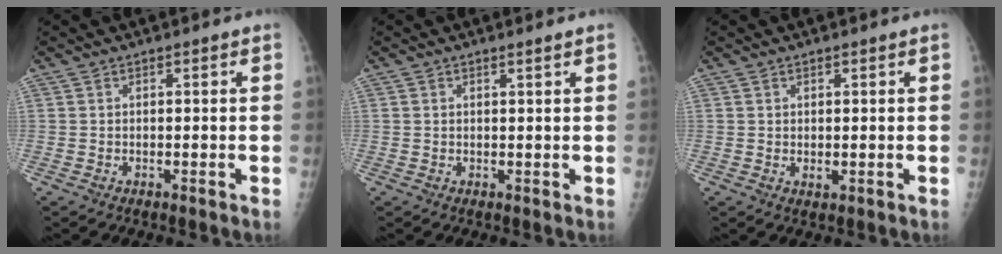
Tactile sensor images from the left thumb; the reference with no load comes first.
{"total": 0.8, "force": [0.5, -0.1, 0.6], "torque": [-0.014, -0.005, 0.010]}
{"total": 1.4, "force": [0.3, 0.7, 1.2], "torque": [-0.013, -0.009, 0.007]}